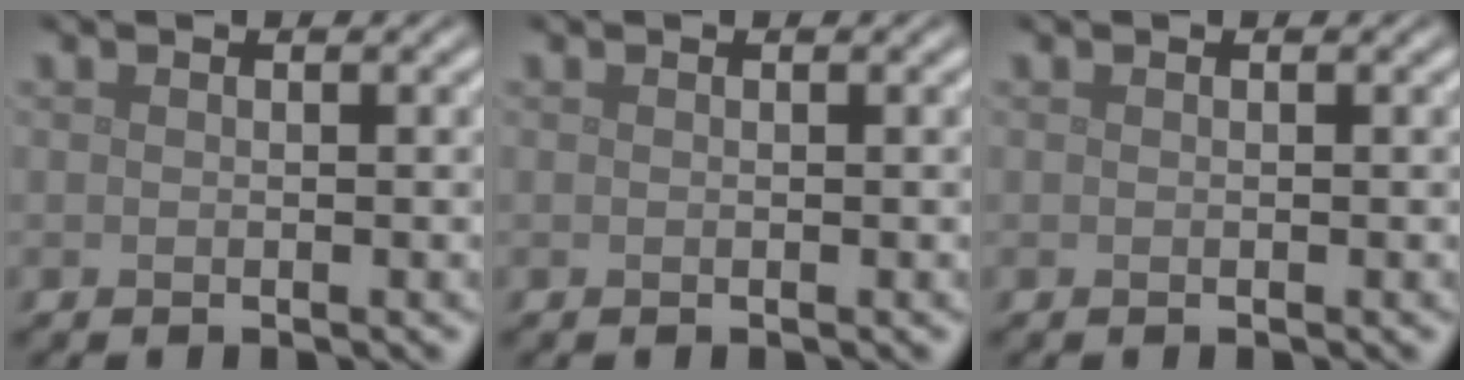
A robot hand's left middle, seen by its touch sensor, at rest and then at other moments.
{"total": 0.0}
{"total": 0.0}